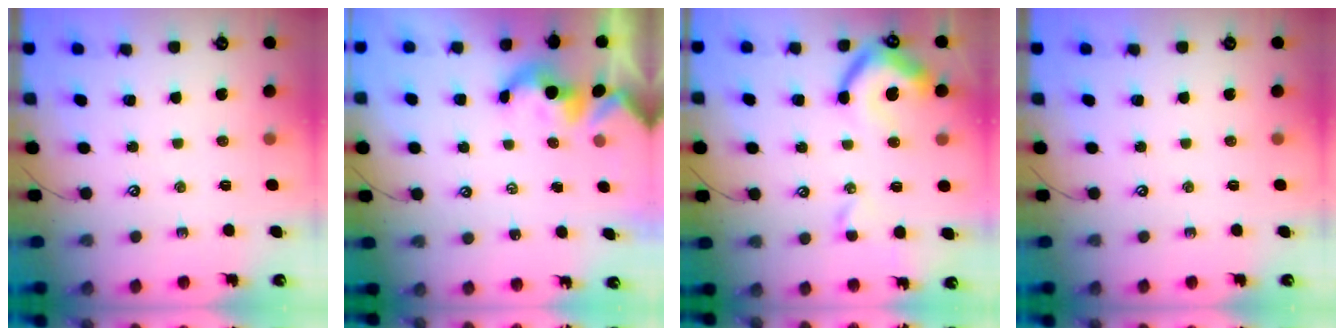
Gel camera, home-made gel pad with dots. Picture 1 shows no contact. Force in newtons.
{"total": 1.7, "press": 1.6, "slide": 0.3}
{"total": 9.6, "press": 9.4, "slide": 1.8}
{"total": 0.0}